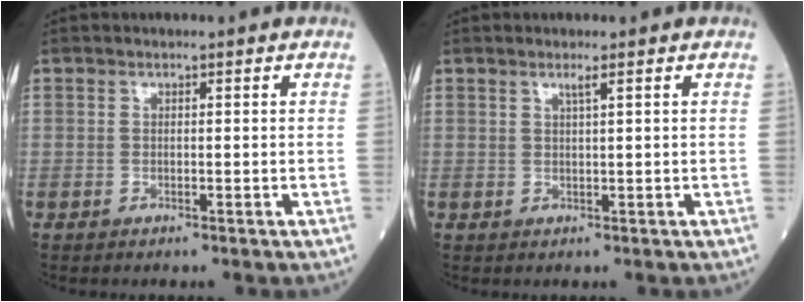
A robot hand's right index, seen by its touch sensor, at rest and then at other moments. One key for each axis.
{"total": 1.2, "fx": 0.7, "fy": -0.3, "fz": 0.9, "tx": -0.022, "ty": -0.004, "tz": 0.014}